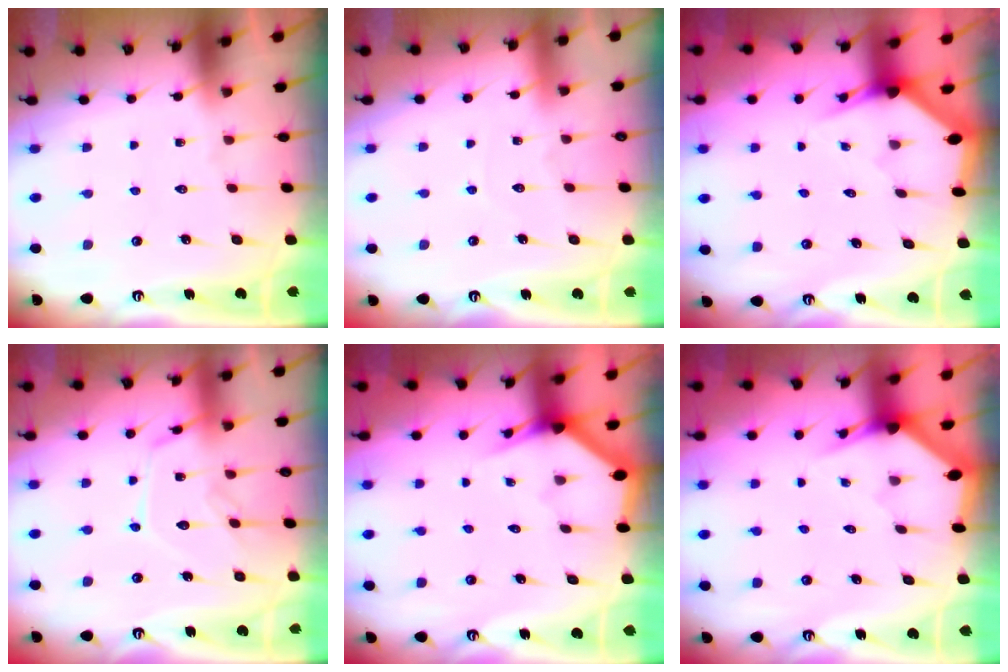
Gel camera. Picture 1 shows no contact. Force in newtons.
{"total": 3.0, "press": 2.9, "slide": 0.4}
{"total": 2.8, "press": 2.8, "slide": 0.1}
{"total": 12.3, "press": 12.3, "slide": 0.9}
{"total": 2.9, "press": 2.9, "slide": 0.1}
{"total": 2.8, "press": 2.8, "slide": 0.1}